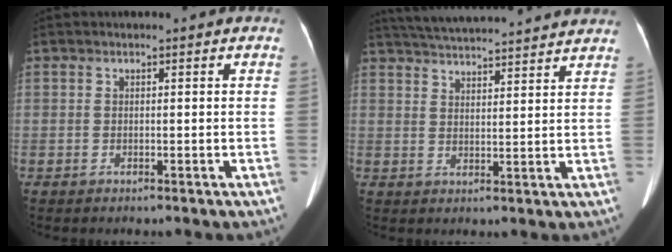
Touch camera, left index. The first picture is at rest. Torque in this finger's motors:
{"motor_torque": [0.80, -1.34, 0.01, 0.06]}